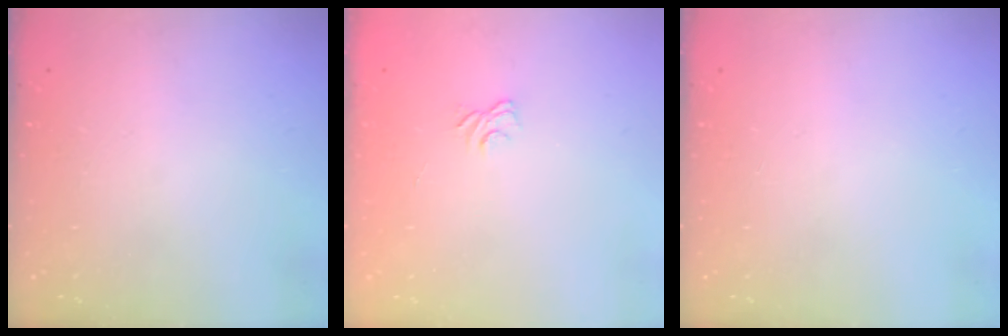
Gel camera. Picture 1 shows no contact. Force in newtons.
{"total": 3.3, "press": 3.0, "slide": 1.3}
{"total": 0.0}